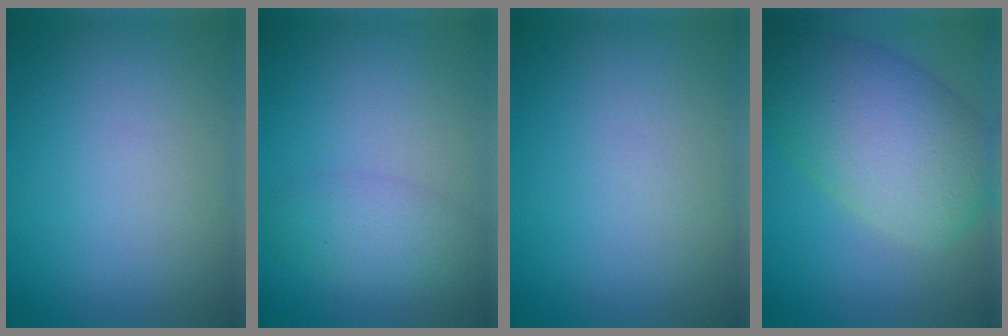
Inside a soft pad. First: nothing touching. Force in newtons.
{"total": 3.0, "press": 3.0, "slide": 0.1}
{"total": 0.0}
{"total": 9.2, "press": 9.2, "slide": 0.2}